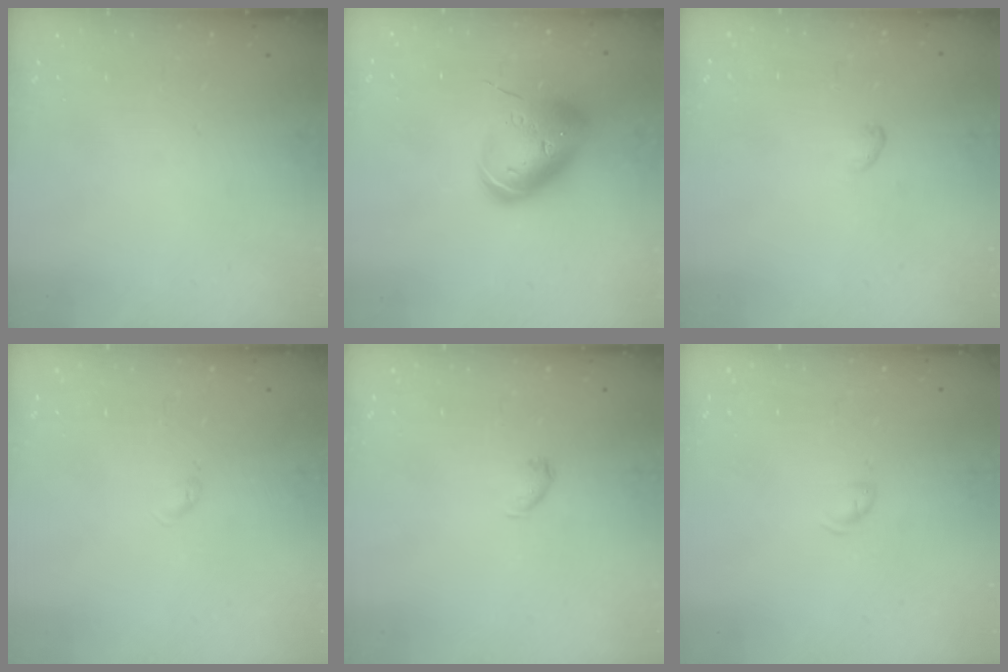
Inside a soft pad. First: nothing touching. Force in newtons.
{"total": 13.2, "press": 13.0, "slide": 2.3}
{"total": 2.7, "press": 2.7, "slide": 0.5}
{"total": 2.5, "press": 2.5, "slide": 0.5}
{"total": 3.2, "press": 3.1, "slide": 0.6}
{"total": 4.1, "press": 4.0, "slide": 0.9}